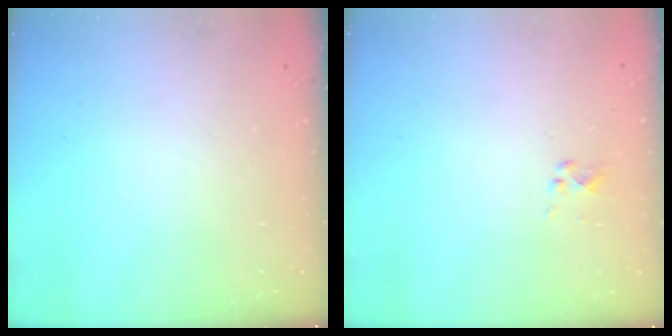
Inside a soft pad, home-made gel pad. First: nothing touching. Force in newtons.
{"total": 0.9, "press": 0.8, "slide": 0.3}